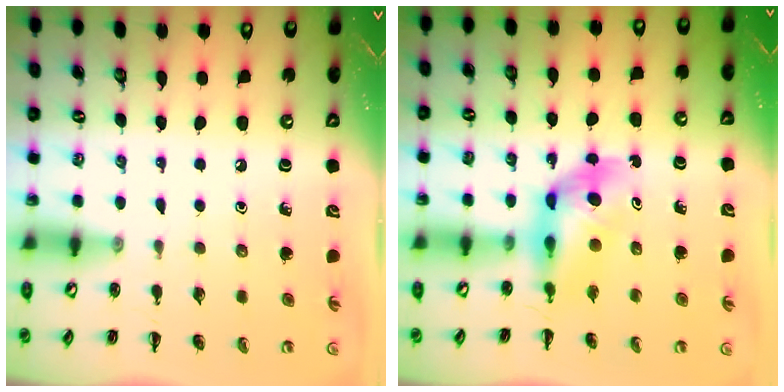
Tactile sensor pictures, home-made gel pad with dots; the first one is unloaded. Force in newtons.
{"total": 5.3, "press": 5.2, "slide": 1.0}